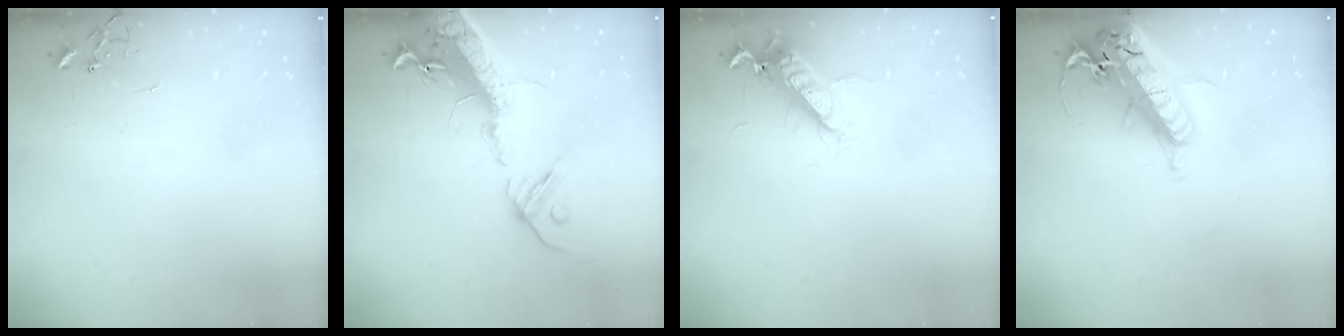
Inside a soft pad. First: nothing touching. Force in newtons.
{"total": 21.7, "press": 21.1, "slide": 5.1}
{"total": 13.5, "press": 13.3, "slide": 1.9}
{"total": 26.2, "press": 25.6, "slide": 5.5}